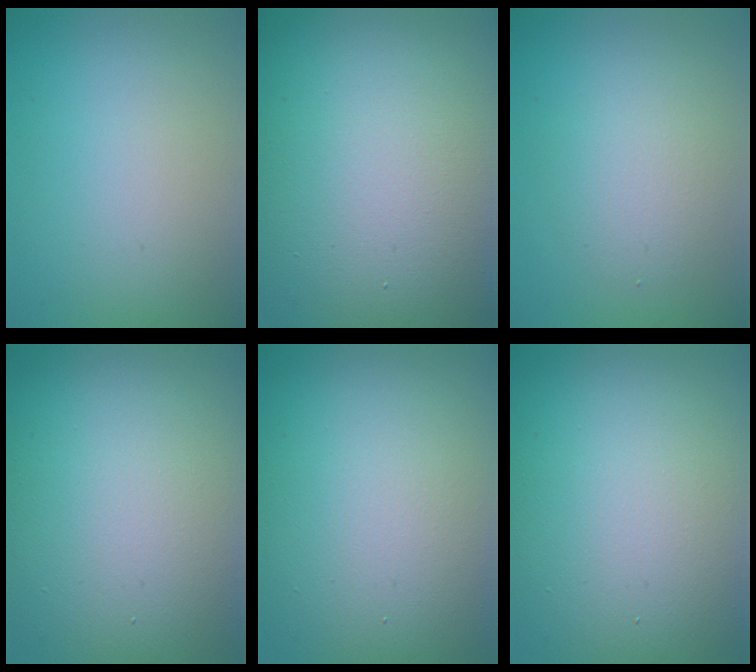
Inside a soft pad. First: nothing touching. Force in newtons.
{"total": 23.2, "press": 23.2, "slide": 1.1}
{"total": 2.6, "press": 2.6, "slide": 0.2}
{"total": 17.0, "press": 17.0, "slide": 1.0}
{"total": 17.5, "press": 17.5, "slide": 1.4}
{"total": 17.0, "press": 17.0, "slide": 1.0}